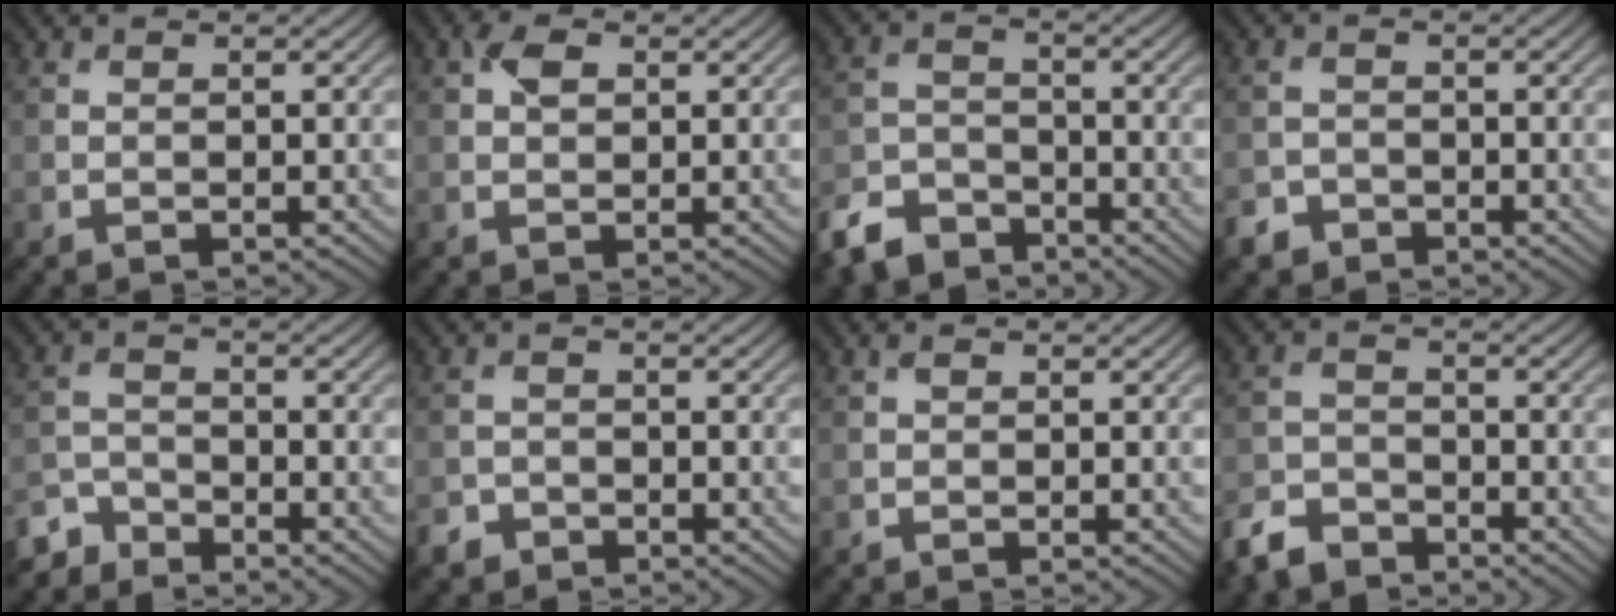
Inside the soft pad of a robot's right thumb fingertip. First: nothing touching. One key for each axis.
{"total": 2.4, "fx": 0.8, "fy": 1.6, "fz": 1.6, "tx": -0.034, "ty": 0.005, "tz": 0.012}
{"total": 6.9, "fx": -5.6, "fy": 3.3, "fz": 2.4, "tx": -0.055, "ty": -0.009, "tz": -0.123}
{"total": 2.4, "fx": -1.9, "fy": 1.5, "fz": 0.5, "tx": -0.011, "ty": -0.003, "tz": -0.043}
{"total": 3.7, "fx": -3.4, "fy": 1.4, "fz": 0.5, "tx": -0.010, "ty": -0.002, "tz": -0.082}
{"total": 2.0, "fx": -1.6, "fy": 1.2, "fz": 0.4, "tx": -0.007, "ty": -0.001, "tz": -0.036}
{"total": 0.6, "fx": 0.3, "fy": 0.4, "fz": 0.3, "tx": -0.005, "ty": 0.000, "tz": 0.004}
{"total": 5.3, "fx": -4.4, "fy": 2.2, "fz": 1.8, "tx": -0.038, "ty": -0.009, "tz": -0.099}